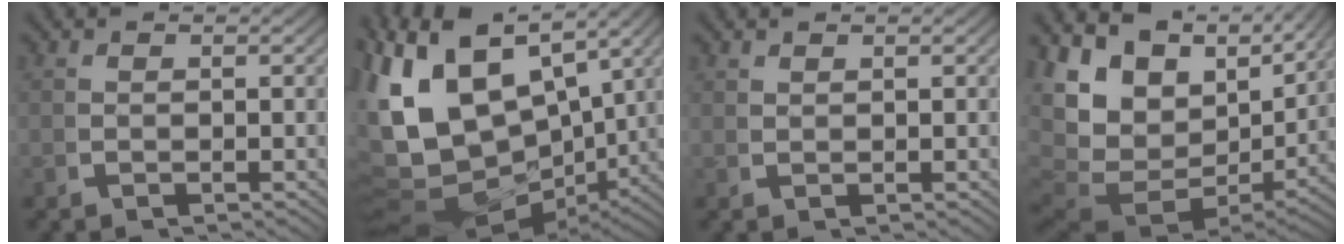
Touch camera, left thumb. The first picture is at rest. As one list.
[{"total": 19.8, "force": [0.6, 14.7, 13.2], "torque": [-0.312, -0.068, 0.039]}, {"total": 0.9, "force": [0.9, -0.1, 0.0], "torque": [0.002, 0.001, 0.023]}, {"total": 14.8, "force": [2.2, 10.4, 10.3], "torque": [-0.236, -0.039, 0.047]}]